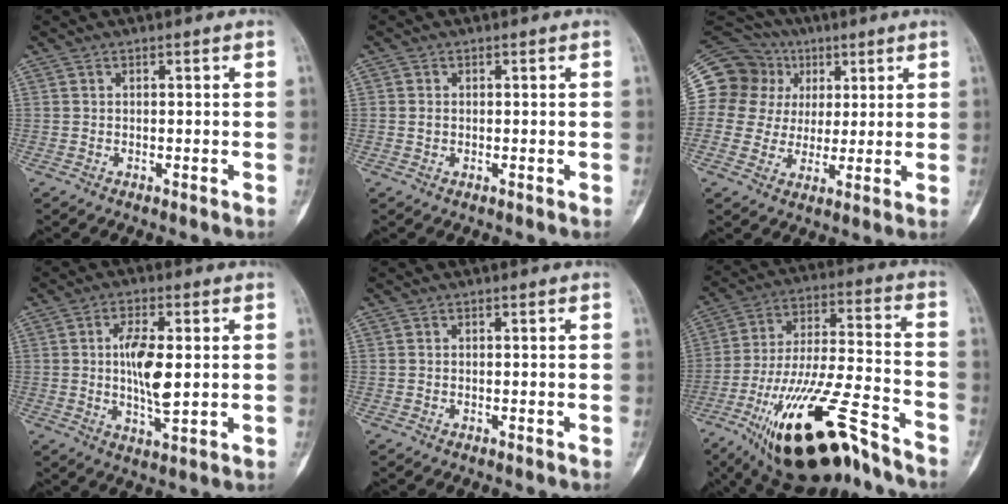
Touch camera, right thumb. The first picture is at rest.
{"total": 1.1, "force": [0.0, 1.0, 0.6], "torque": [-0.011, 0.001, 0.001]}
{"total": 18.4, "force": [5.2, 16.8, 5.3], "torque": [-0.096, 0.046, 0.104]}
{"total": 9.1, "force": [0.7, 3.4, 8.5], "torque": [-0.152, -0.011, 0.012]}
{"total": 0.0}
{"total": 24.3, "force": [-15.7, 6.9, 17.3], "torque": [-0.314, 0.065, -0.261]}